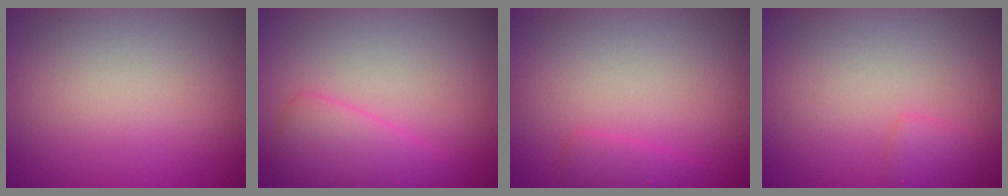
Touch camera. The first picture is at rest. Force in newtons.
{"total": 2.9, "press": 2.9, "slide": 0.1}
{"total": 1.3, "press": 1.3, "slide": 0.1}
{"total": 1.2, "press": 1.2, "slide": 0.1}